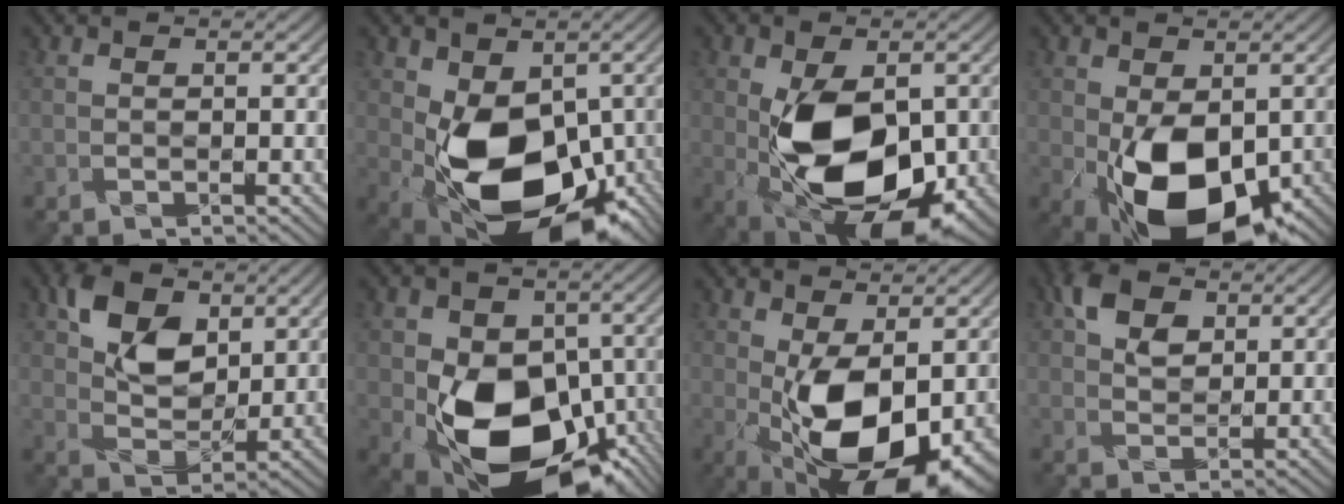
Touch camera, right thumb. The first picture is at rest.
{"total": 13.2, "force": [-2.1, 8.8, 9.7], "torque": [-0.163, -0.030, -0.024]}
{"total": 12.8, "force": [-1.8, 7.6, 10.2], "torque": [-0.176, -0.008, -0.026]}
{"total": 10.1, "force": [-3.1, 5.8, 7.7], "torque": [-0.141, -0.015, -0.045]}
{"total": 6.7, "force": [3.4, 4.4, 3.7], "torque": [-0.071, -0.008, 0.065]}
{"total": 14.8, "force": [-4.5, 10.5, 9.4], "torque": [-0.147, -0.027, -0.069]}
{"total": 13.5, "force": [-2.7, 6.7, 11.4], "torque": [-0.195, -0.007, -0.037]}
{"total": 4.0, "force": [2.1, 2.8, 2.0], "torque": [-0.040, -0.001, 0.036]}